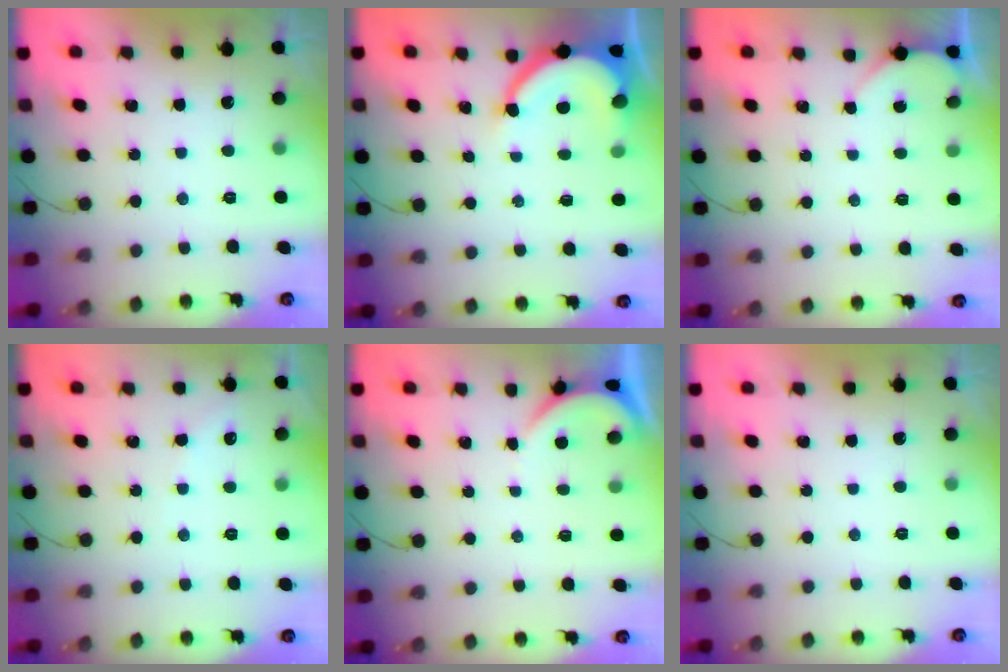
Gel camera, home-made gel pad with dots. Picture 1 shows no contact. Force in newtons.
{"total": 8.7, "press": 8.7, "slide": 0.8}
{"total": 1.8, "press": 1.8, "slide": 0.2}
{"total": 2.7, "press": 2.7, "slide": 0.5}
{"total": 2.1, "press": 2.1, "slide": 0.3}
{"total": 0.0}